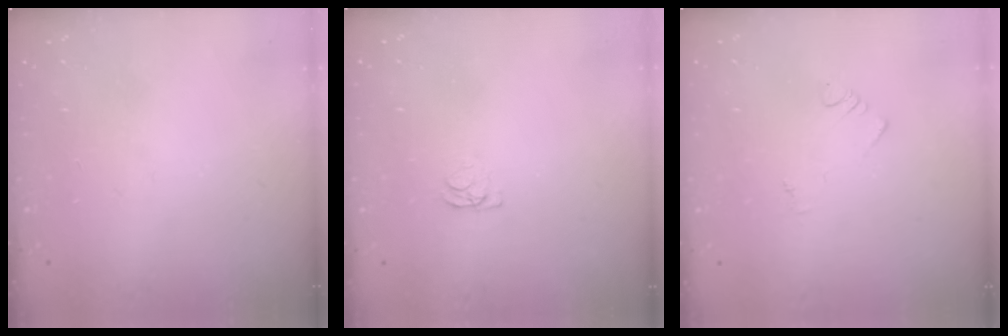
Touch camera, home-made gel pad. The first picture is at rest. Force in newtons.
{"total": 1.2, "press": 1.1, "slide": 0.3}
{"total": 1.1, "press": 1.1, "slide": 0.3}